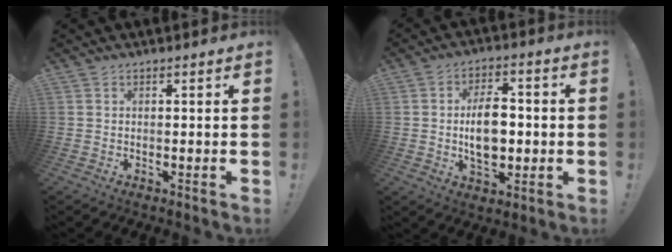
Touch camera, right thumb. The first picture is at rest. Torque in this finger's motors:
{"motor_torque": [1.91, 1.82, 1.47, -0.38, 0.07]}